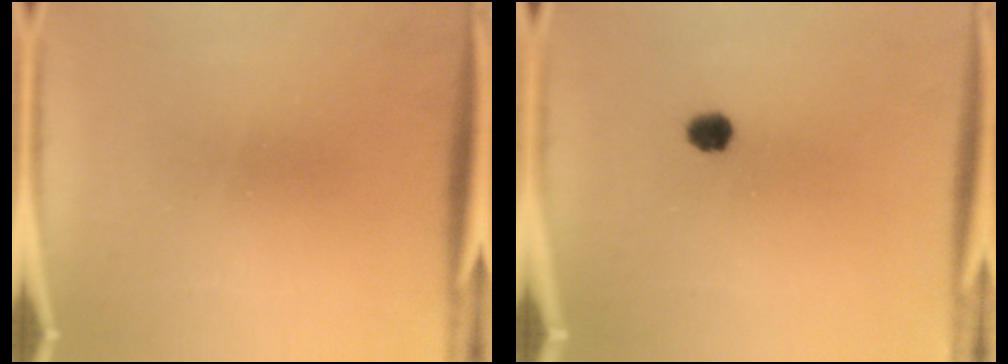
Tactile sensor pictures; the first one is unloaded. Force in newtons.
{"total": 2.7}